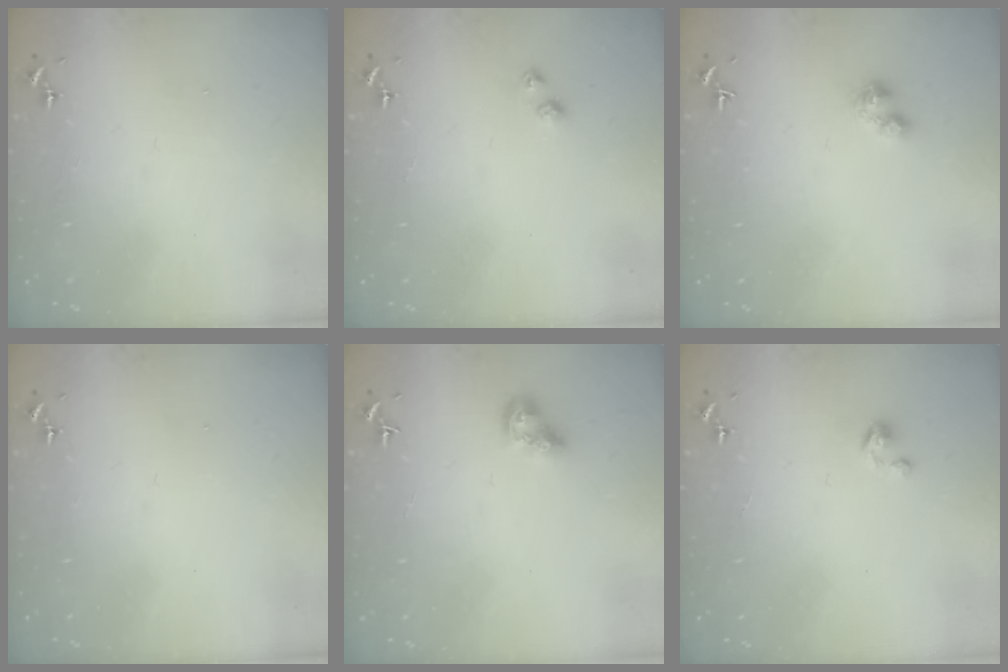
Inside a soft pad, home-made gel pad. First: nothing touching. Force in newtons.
{"total": 2.6, "press": 2.6, "slide": 0.3}
{"total": 4.0, "press": 3.9, "slide": 0.6}
{"total": 0.0}
{"total": 8.3, "press": 8.2, "slide": 0.9}
{"total": 4.6, "press": 4.6, "slide": 0.3}